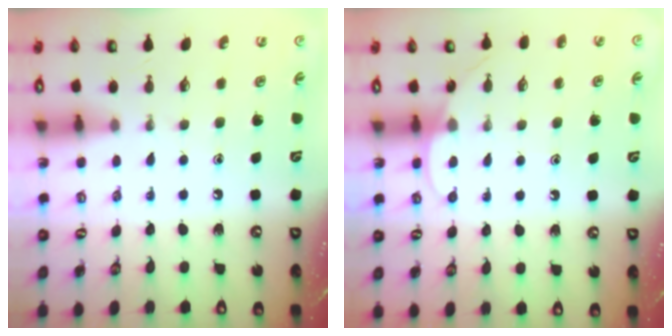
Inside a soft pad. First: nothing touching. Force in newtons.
{"total": 4.0, "press": 4.0, "slide": 0.4}